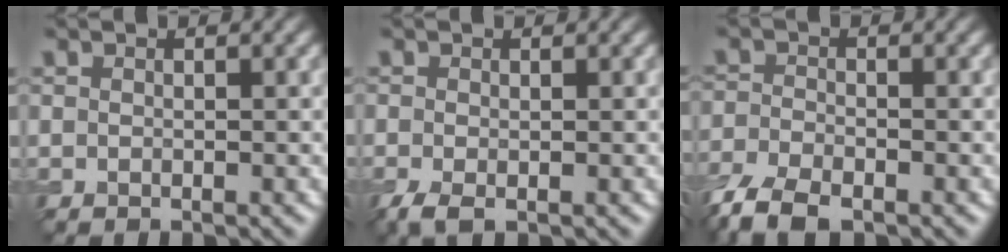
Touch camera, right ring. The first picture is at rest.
{"total": 1.6, "force": [-0.7, 0.7, 1.3], "torque": [-0.034, -0.009, -0.015]}
{"total": 5.0, "force": [-3.6, 2.0, 2.9], "torque": [-0.063, -0.012, -0.081]}